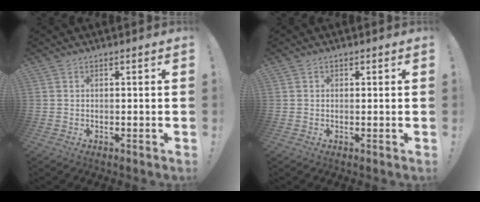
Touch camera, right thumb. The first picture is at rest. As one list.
[{"total": 0.6, "force": [0.2, 0.5, 0.3], "torque": [-0.001, 0.001, 0.003]}]